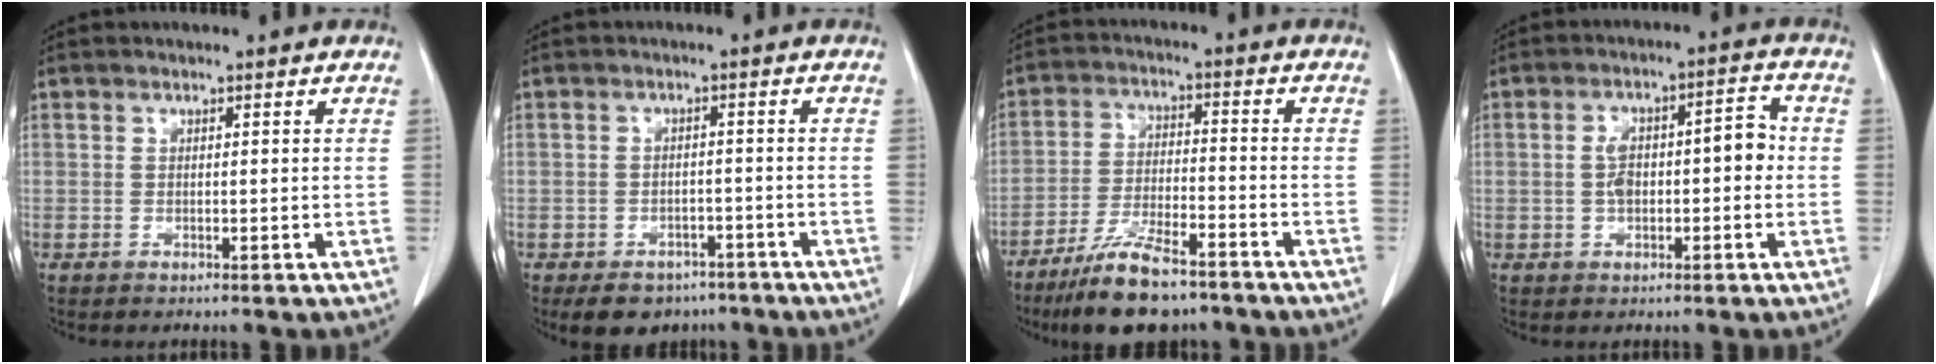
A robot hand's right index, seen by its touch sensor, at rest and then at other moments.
{"total": 7.1, "force": [-5.2, 4.5, 1.9], "torque": [-0.017, 0.007, -0.071]}
{"total": 11.2, "force": [-8.7, 2.5, 6.7], "torque": [-0.125, -0.023, -0.149]}
{"total": 7.4, "force": [-0.4, 3.1, 6.8], "torque": [-0.116, 0.034, -0.007]}